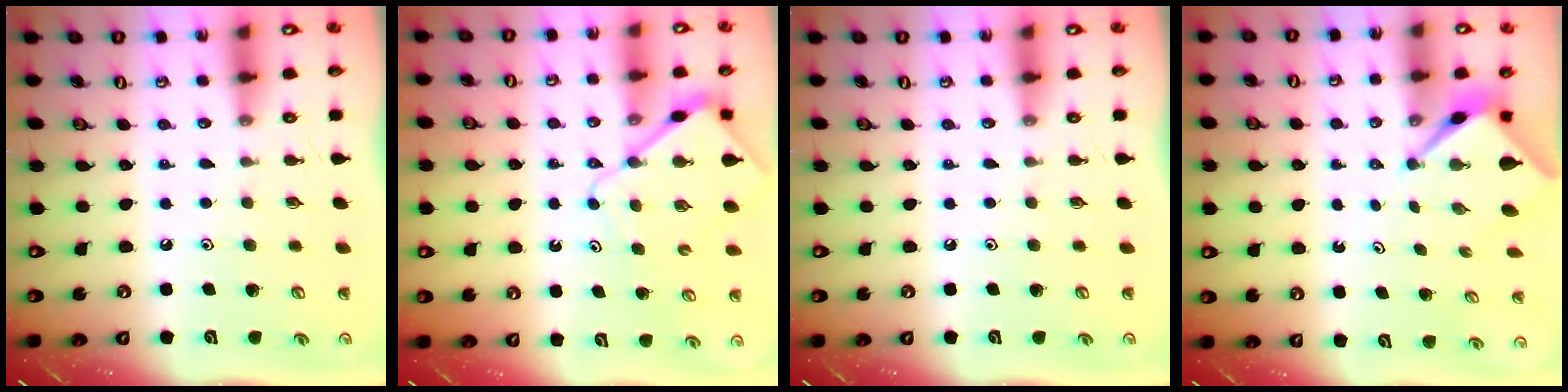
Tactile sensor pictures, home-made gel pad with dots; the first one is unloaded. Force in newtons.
{"total": 8.8, "press": 8.7, "slide": 1.1}
{"total": 0.0}
{"total": 2.6, "press": 2.6, "slide": 0.1}